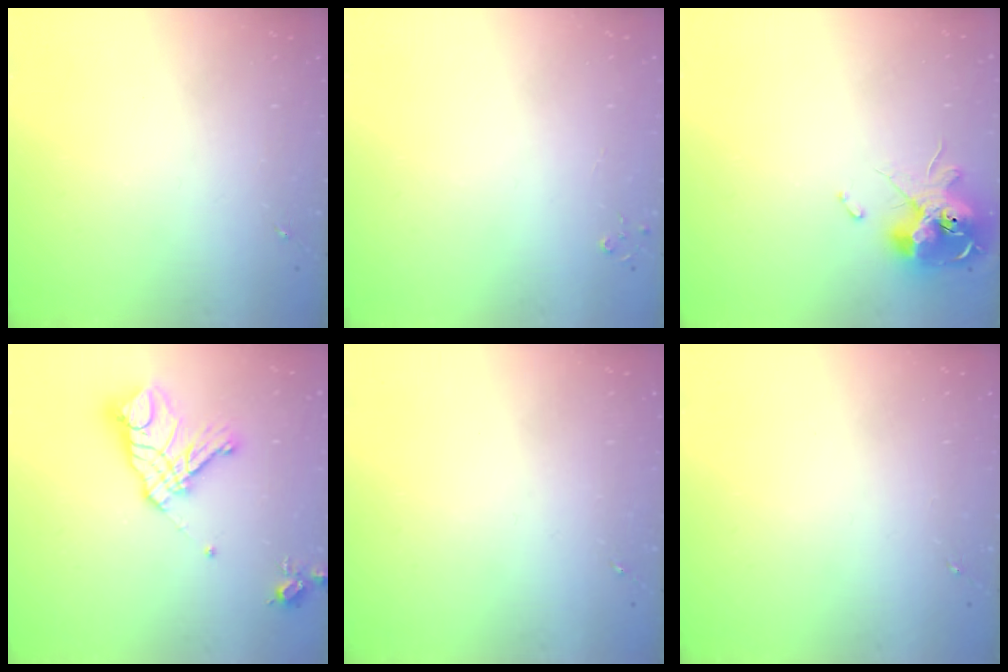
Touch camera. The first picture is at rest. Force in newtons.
{"total": 2.7, "press": 2.7, "slide": 0.3}
{"total": 13.9, "press": 13.8, "slide": 1.9}
{"total": 17.6, "press": 17.5, "slide": 1.9}
{"total": 0.0}
{"total": 0.0}